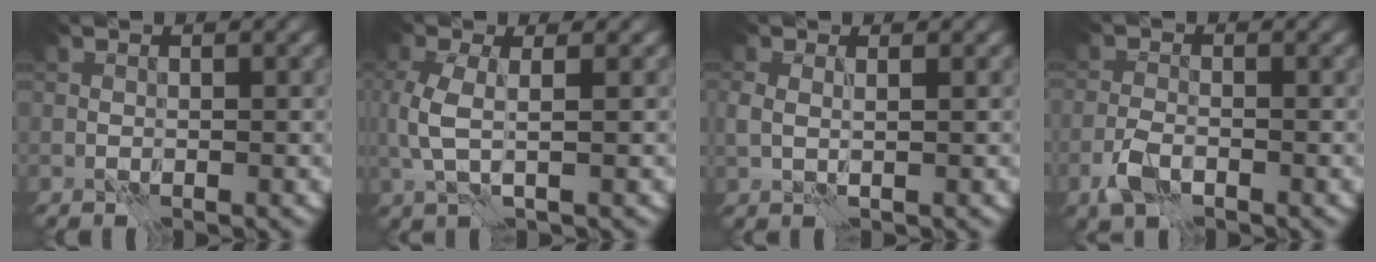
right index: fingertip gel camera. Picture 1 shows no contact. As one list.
[{"total": 2.9, "force": [0.8, 0.6, 2.7], "torque": [-0.070, 0.001, 0.016]}, {"total": 1.3, "force": [1.1, -0.1, 0.7], "torque": [-0.015, 0.001, 0.022]}, {"total": 2.6, "force": [-1.6, 1.0, 1.7], "torque": [-0.039, -0.001, -0.039]}]